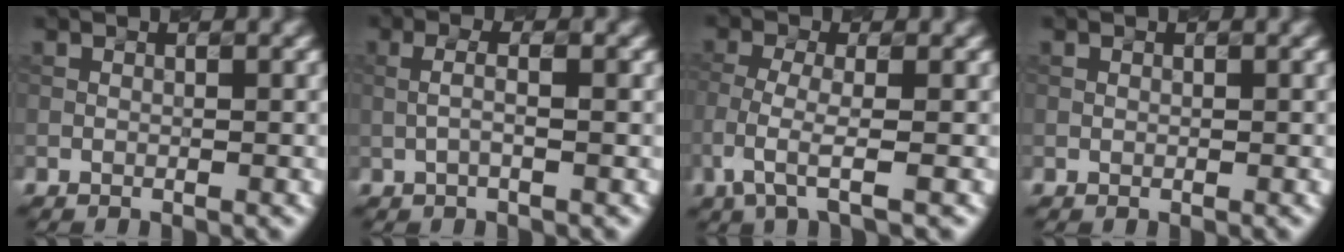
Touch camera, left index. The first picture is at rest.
{"total": 1.7, "force": [-0.1, 0.3, 1.7], "torque": [-0.036, 0.008, -0.002]}
{"total": 3.0, "force": [-1.4, 0.7, 2.5], "torque": [-0.058, 0.001, -0.028]}
{"total": 0.0}